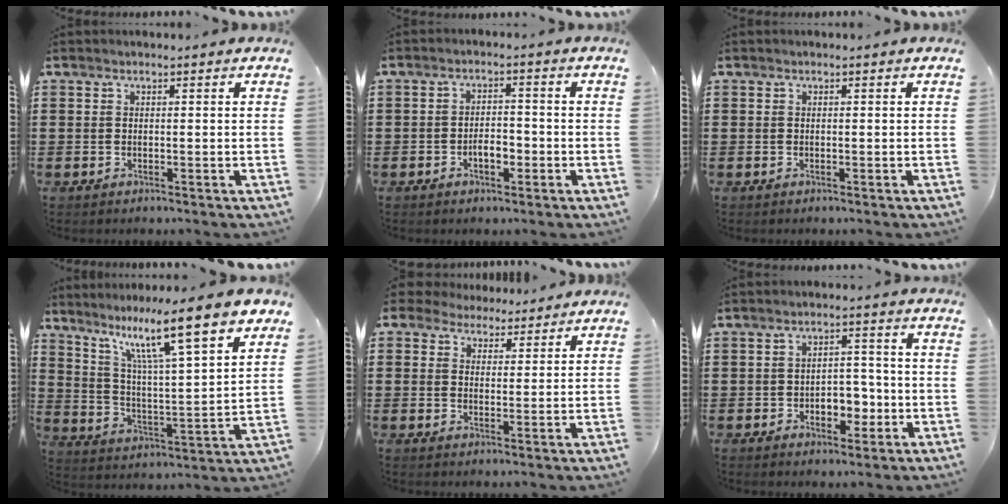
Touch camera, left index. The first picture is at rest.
{"total": 3.2, "force": [-1.2, 1.5, 2.6], "torque": [-0.048, 0.005, -0.023]}
{"total": 0.0}
{"total": 12.4, "force": [9.1, 0.9, 8.4], "torque": [-0.167, -0.055, 0.142]}
{"total": 3.3, "force": [2.9, 1.6, 0.0], "torque": [-0.014, 0.004, 0.055]}
{"total": 4.7, "force": [-1.6, 3.2, 3.1], "torque": [-0.052, 0.006, -0.035]}